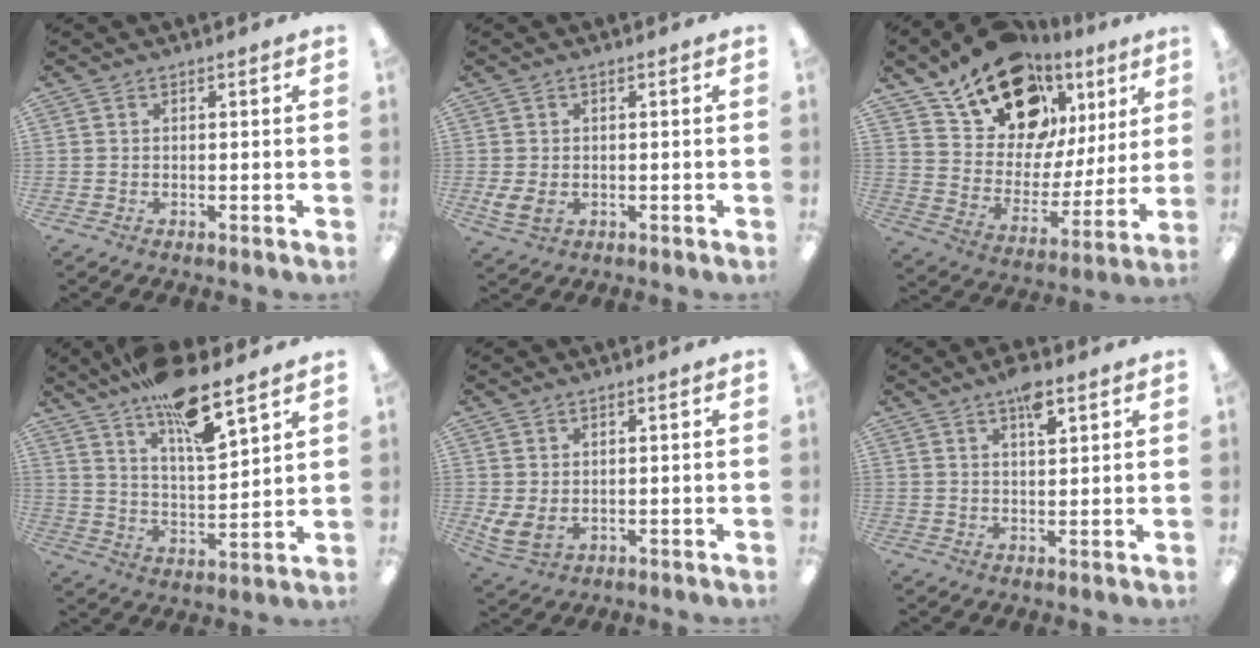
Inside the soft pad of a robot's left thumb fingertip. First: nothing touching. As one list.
[{"total": 3.8, "force": [-0.4, 2.6, 2.8], "torque": [-0.060, -0.006, -0.011]}, {"total": 19.4, "force": [13.4, 11.4, 8.0], "torque": [-0.142, -0.075, 0.245]}, {"total": 14.8, "force": [11.1, 3.2, 9.2], "torque": [-0.157, -0.064, 0.185]}, {"total": 4.4, "force": [1.1, 2.9, 3.1], "torque": [-0.070, -0.011, 0.019]}, {"total": 5.4, "force": [3.5, 1.8, 3.6], "torque": [-0.056, -0.012, 0.057]}]